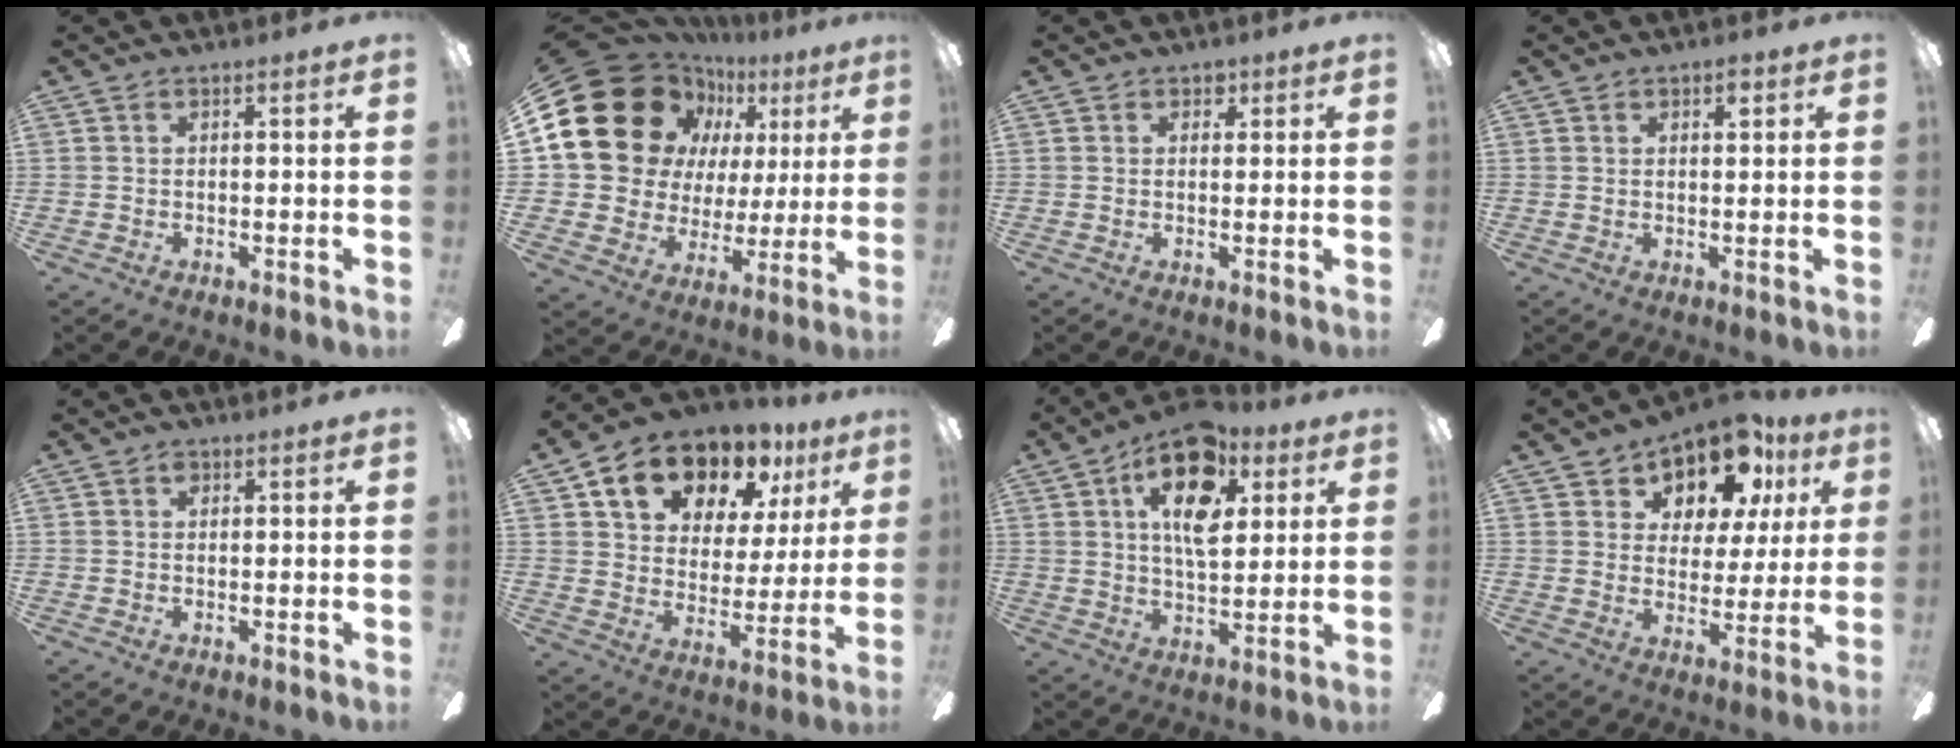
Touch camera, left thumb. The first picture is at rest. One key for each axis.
{"total": 22.5, "fx": 9.3, "fy": 17.5, "fz": 10.7, "tx": -0.225, "ty": -0.052, "tz": 0.192}
{"total": 1.9, "fx": 0.8, "fy": 1.6, "fz": 0.8, "tx": 0.000, "ty": -0.001, "tz": 0.010}
{"total": 2.3, "fx": 1.1, "fy": 1.4, "fz": 1.4, "tx": -0.014, "ty": -0.001, "tz": 0.016}
{"total": 1.1, "fx": 0.4, "fy": 0.8, "fz": 0.7, "tx": -0.015, "ty": 0.004, "tz": 0.007}
{"total": 15.8, "fx": 11.7, "fy": 8.8, "fz": 6.0, "tx": -0.112, "ty": -0.077, "tz": 0.213}
{"total": 17.2, "fx": 8.2, "fy": 9.0, "fz": 12.2, "tx": -0.179, "ty": -0.019, "tz": 0.139}
{"total": 12.0, "fx": 8.8, "fy": 6.4, "fz": 4.9, "tx": -0.092, "ty": -0.058, "tz": 0.160}